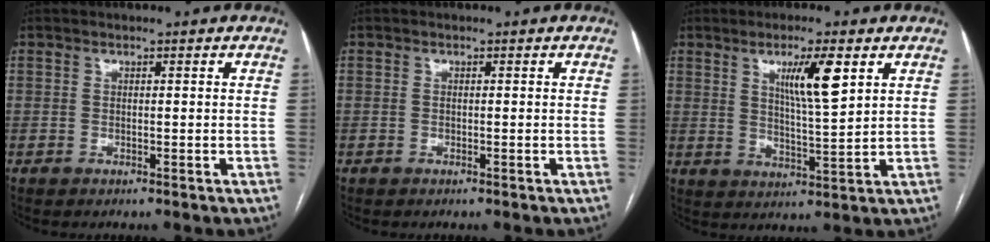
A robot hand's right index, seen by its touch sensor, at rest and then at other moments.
{"total": 0.0}
{"total": 7.8, "force": [3.5, 0.5, 7.0], "torque": [-0.122, -0.007, 0.061]}